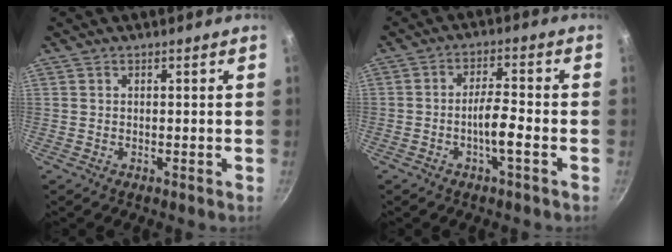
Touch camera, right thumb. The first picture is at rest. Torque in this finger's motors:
{"motor_torque": [3.84, -1.16, 1.07, -1.70, 0.36]}